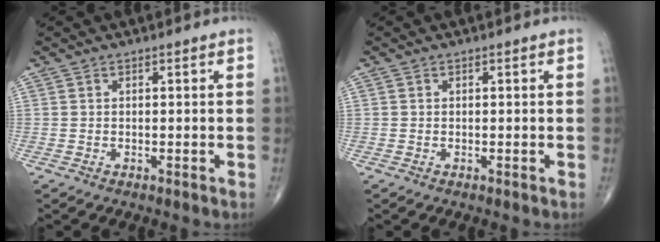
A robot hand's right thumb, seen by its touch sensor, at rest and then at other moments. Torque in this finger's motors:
{"motor_torque": [0.33, -0.53, -0.12, -0.07, 0.01]}